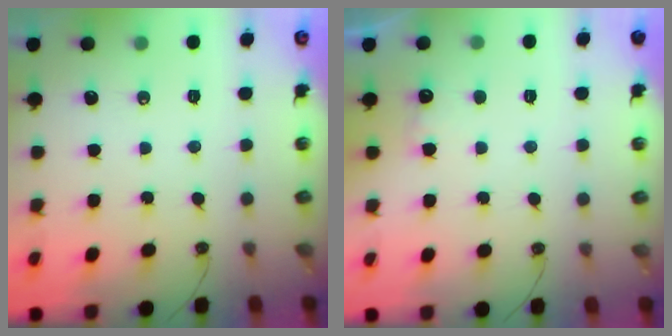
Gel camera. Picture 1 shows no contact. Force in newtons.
{"total": 6.4, "press": 6.3, "slide": 1.3}